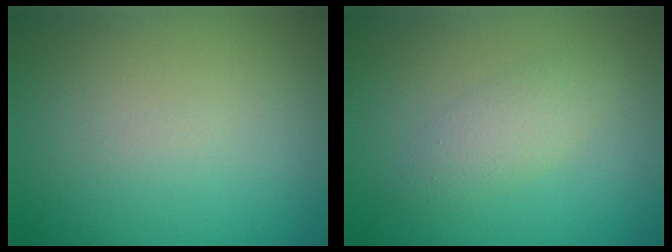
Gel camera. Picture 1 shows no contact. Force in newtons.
{"total": 2.7, "press": 2.7, "slide": 0.2}